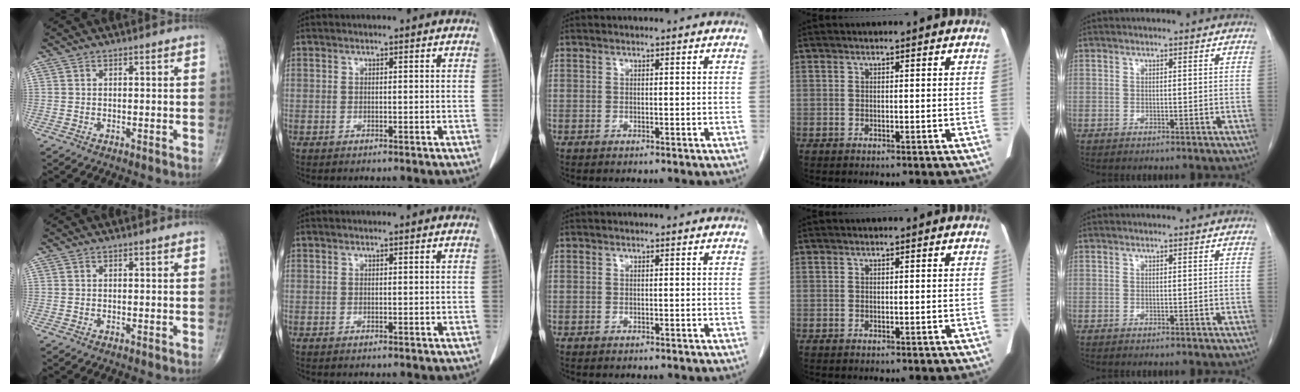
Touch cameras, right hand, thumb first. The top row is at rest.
{}